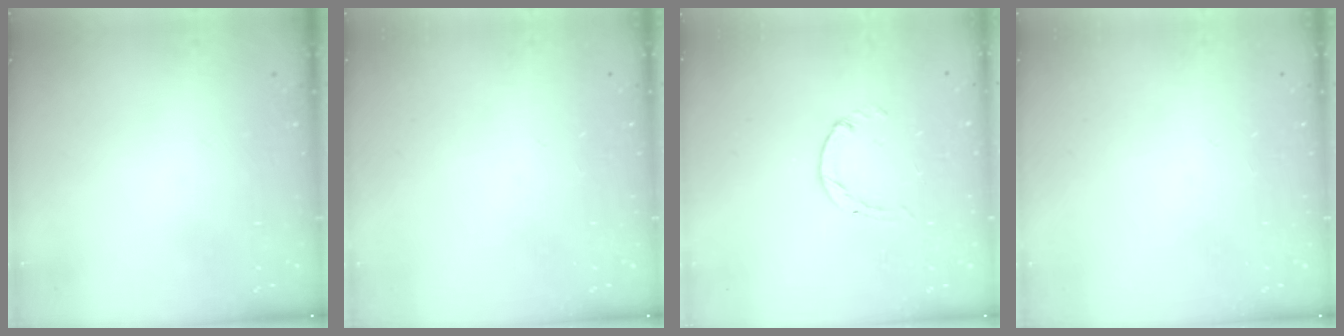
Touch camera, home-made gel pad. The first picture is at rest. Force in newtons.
{"total": 0.0}
{"total": 0.0}
{"total": 0.0}